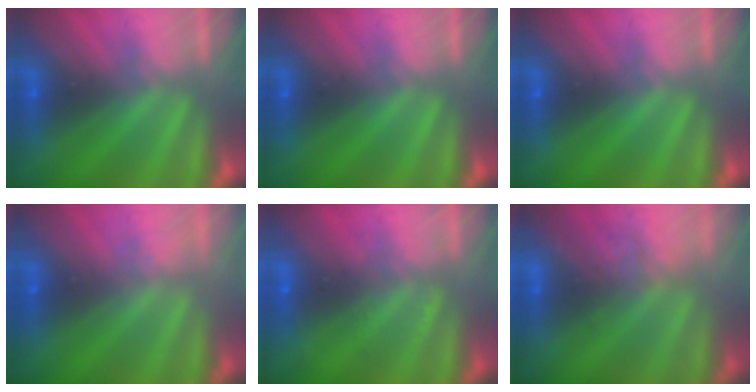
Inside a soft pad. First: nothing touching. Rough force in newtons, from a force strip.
{"total": 0.0}
{"total": 0.0}
{"total": 1.7}
{"total": 1.8}
{"total": 2.9}